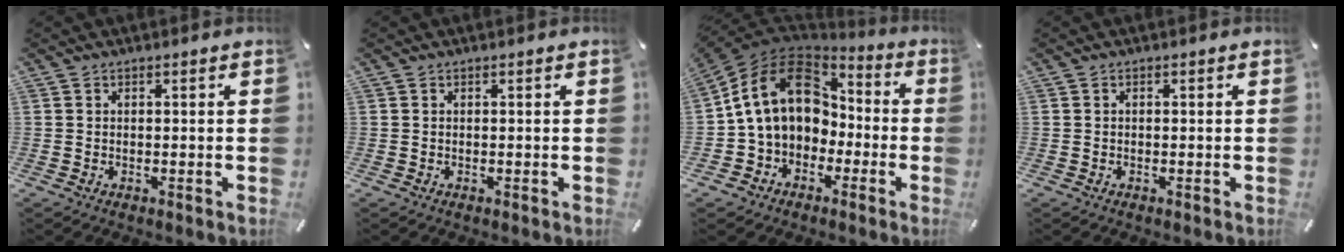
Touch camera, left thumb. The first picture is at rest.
{"total": 0.0}
{"total": 16.8, "force": [2.1, 13.1, 10.3], "torque": [-0.219, 0.013, 0.036]}
{"total": 0.0}